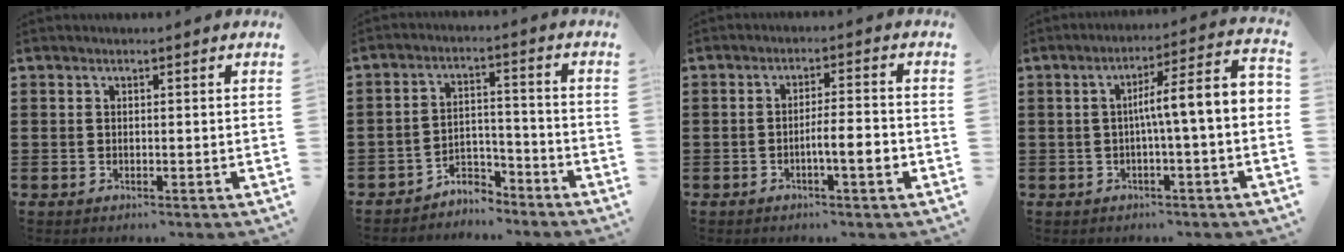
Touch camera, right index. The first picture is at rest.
{"total": 4.6, "force": [-4.4, 1.4, 0.5], "torque": [-0.013, 0.011, -0.090]}
{"total": 4.6, "force": [-1.6, 0.7, 4.2], "torque": [-0.072, 0.002, -0.029]}
{"total": 6.5, "force": [-0.6, 0.1, 6.4], "torque": [-0.112, -0.016, -0.020]}